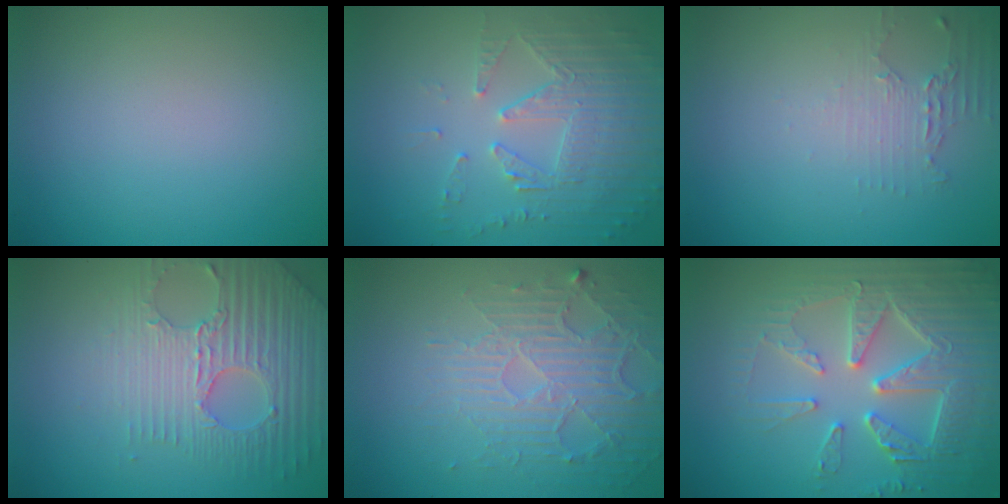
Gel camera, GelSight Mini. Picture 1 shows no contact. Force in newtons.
{"total": 5.5, "press": 3.7, "slide": 4.0}
{"total": 1.9, "press": 1.3, "slide": 1.4}
{"total": 5.4, "press": 4.6, "slide": 2.9}
{"total": 5.5, "press": 3.5, "slide": 4.3}
{"total": 6.7, "press": 5.6, "slide": 3.7}